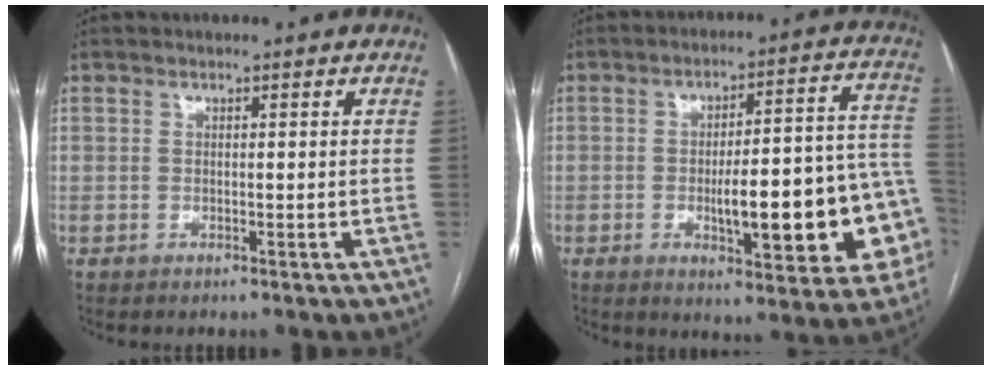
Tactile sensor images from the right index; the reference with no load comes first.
{"total": 19.1, "force": [-4.3, 4.3, 18.1], "torque": [-0.170, 0.036, -0.041]}